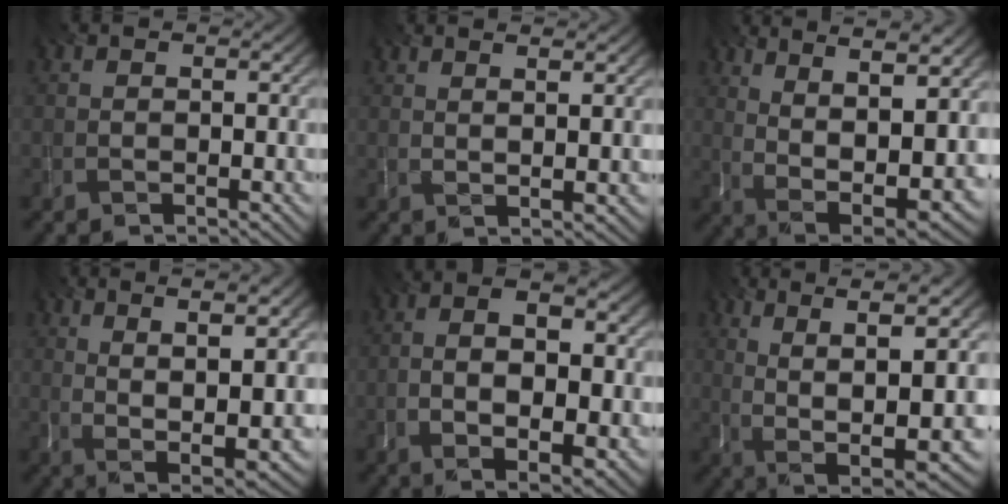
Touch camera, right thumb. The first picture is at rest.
{"total": 3.4, "force": [2.3, 0.2, 2.5], "torque": [-0.033, -0.004, 0.041]}
{"total": 13.7, "force": [5.3, 5.1, 11.6], "torque": [-0.205, 0.014, 0.095]}
{"total": 10.0, "force": [3.5, 2.5, 9.0], "torque": [-0.156, 0.009, 0.064]}
{"total": 9.7, "force": [-1.0, 4.8, 8.4], "torque": [-0.129, 0.000, -0.013]}
{"total": 11.4, "force": [1.3, 3.6, 10.7], "torque": [-0.196, 0.007, 0.040]}